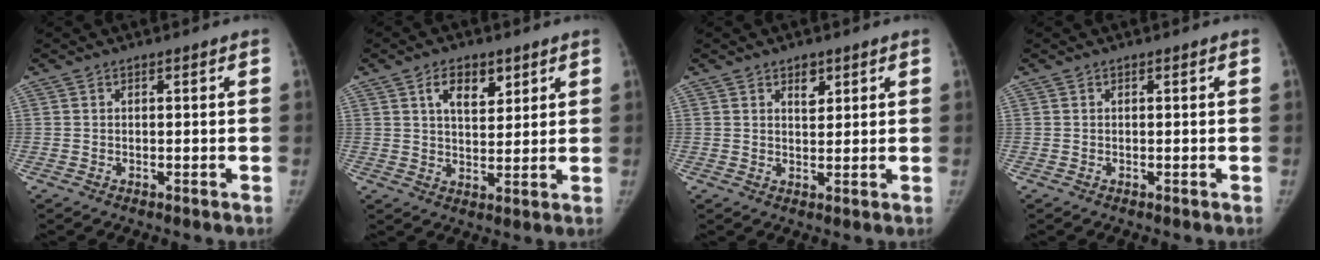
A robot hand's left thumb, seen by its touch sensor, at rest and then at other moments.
{"total": 6.7, "force": [3.4, 3.9, 4.4], "torque": [-0.047, -0.020, 0.055]}
{"total": 3.0, "force": [1.7, 1.8, 1.6], "torque": [-0.008, -0.011, 0.028]}
{"total": 0.0}